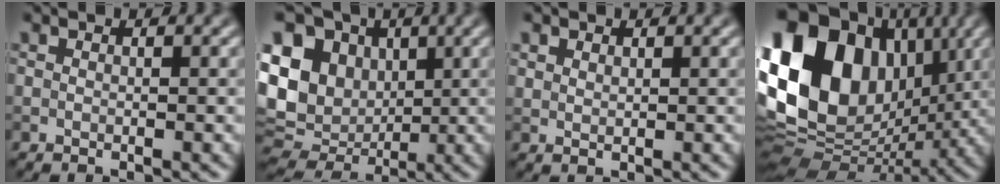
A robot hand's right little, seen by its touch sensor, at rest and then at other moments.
{"total": 13.4, "force": [1.6, 11.0, 7.4], "torque": [-0.157, 0.006, 0.018]}
{"total": 0.7, "force": [0.6, 0.3, 0.1], "torque": [-0.002, -0.001, 0.012]}
{"total": 17.4, "force": [3.6, 12.8, 11.1], "torque": [-0.233, 0.027, 0.051]}